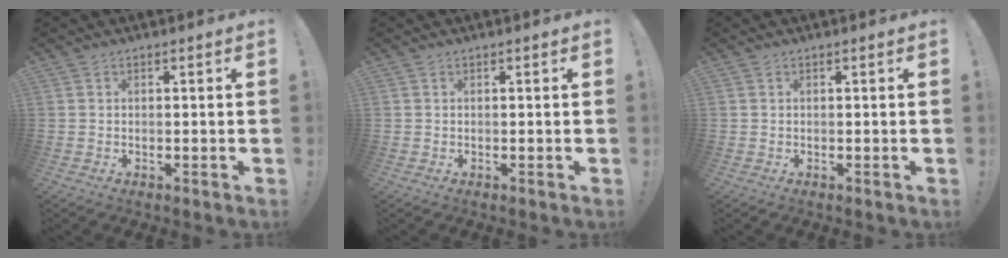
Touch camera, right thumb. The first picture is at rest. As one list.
[{"total": 0.0}, {"total": 0.0}]